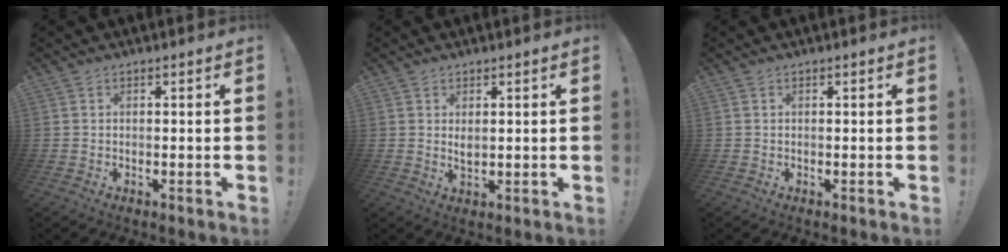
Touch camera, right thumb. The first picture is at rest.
{"total": 2.2, "force": [1.3, 0.9, 1.5], "torque": [-0.009, -0.013, 0.019]}
{"total": 0.0}